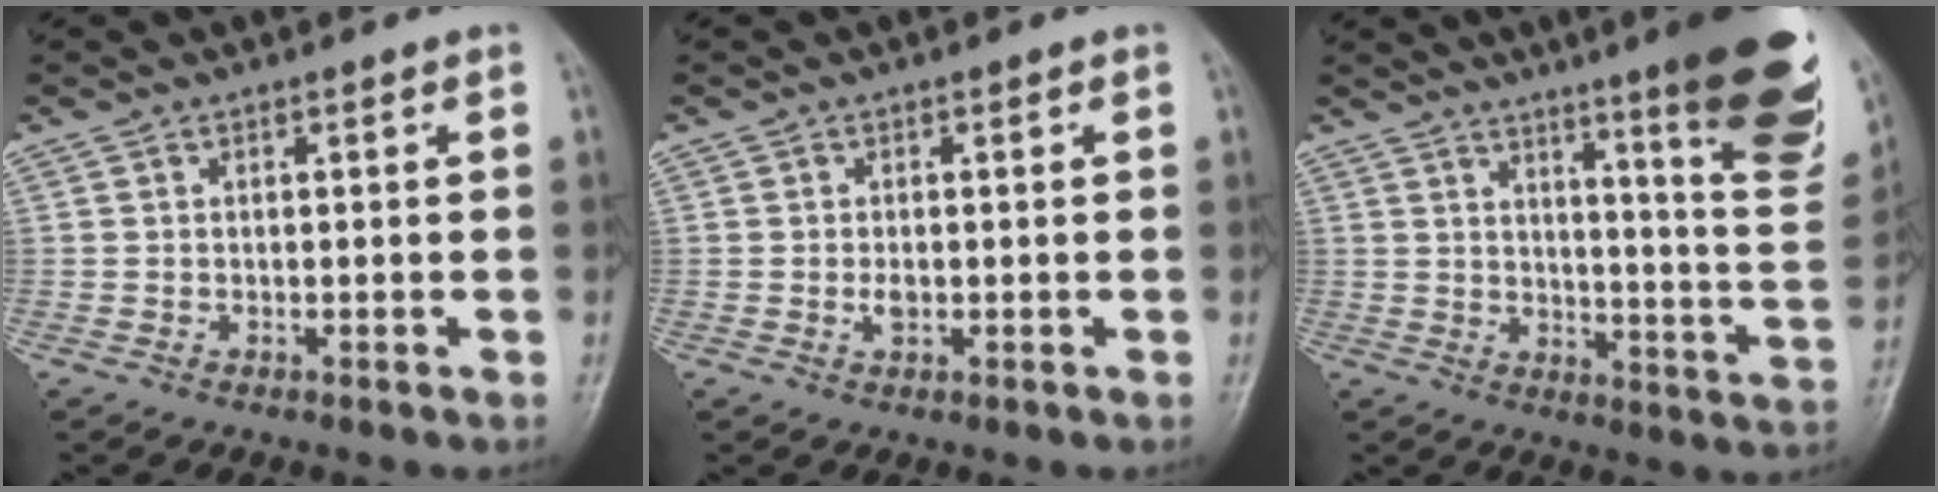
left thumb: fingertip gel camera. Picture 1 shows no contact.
{"total": 1.6, "force": [-0.1, 1.0, 1.3], "torque": [-0.020, -0.002, -0.003]}
{"total": 22.5, "force": [13.9, 3.0, 17.4], "torque": [-0.203, -0.079, 0.183]}